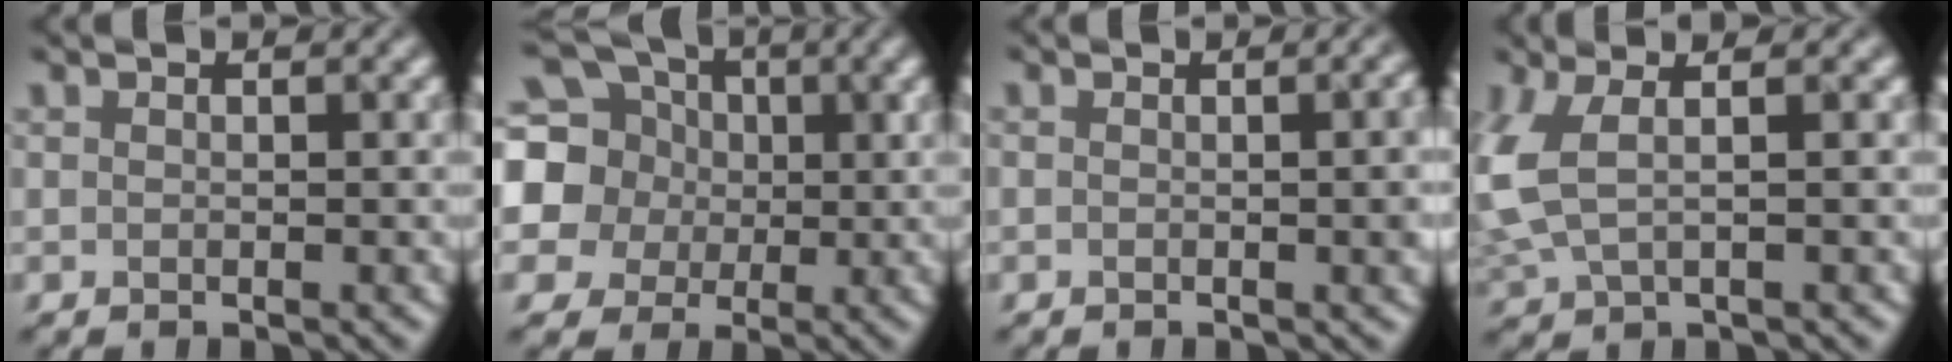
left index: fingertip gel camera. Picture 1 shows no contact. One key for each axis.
{"total": 10.7, "fx": 1.8, "fy": 9.5, "fz": 4.6, "tx": -0.127, "ty": 0.027, "tz": 0.024}
{"total": 6.3, "fx": 0.2, "fy": 3.0, "fz": 5.5, "tx": -0.008, "ty": 0.043, "tz": -0.017}
{"total": 4.3, "fx": 0.1, "fy": 1.9, "fz": 3.9, "tx": -0.113, "ty": 0.004, "tz": 0.013}